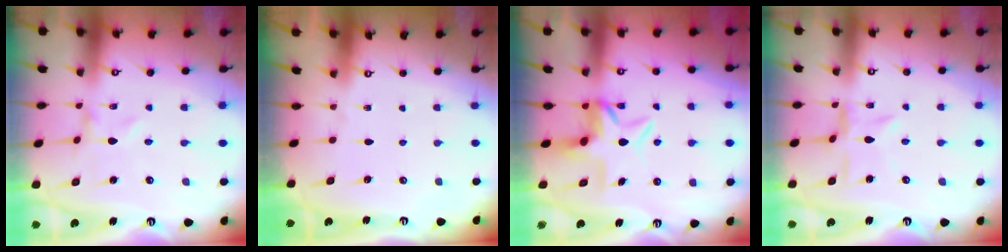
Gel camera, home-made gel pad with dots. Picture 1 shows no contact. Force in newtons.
{"total": 0.0}
{"total": 7.2, "press": 7.2, "slide": 0.4}
{"total": 4.6, "press": 4.6, "slide": 0.4}